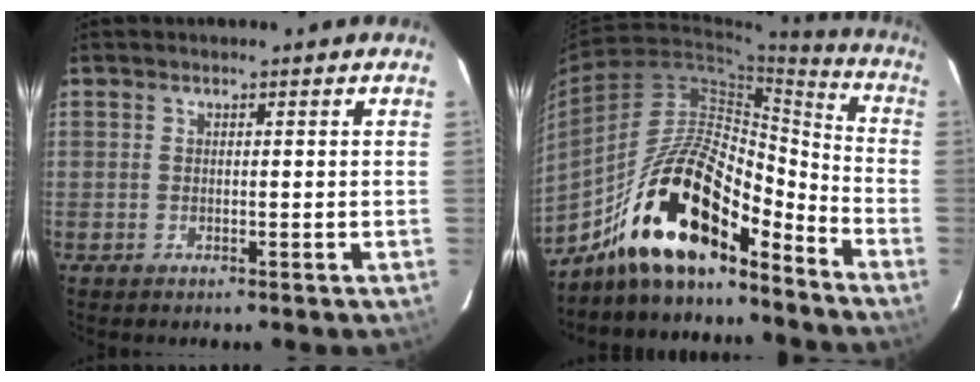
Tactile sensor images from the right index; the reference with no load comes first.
{"total": 19.3, "force": [-13.9, 6.1, 11.9], "torque": [-0.218, 0.011, -0.253]}